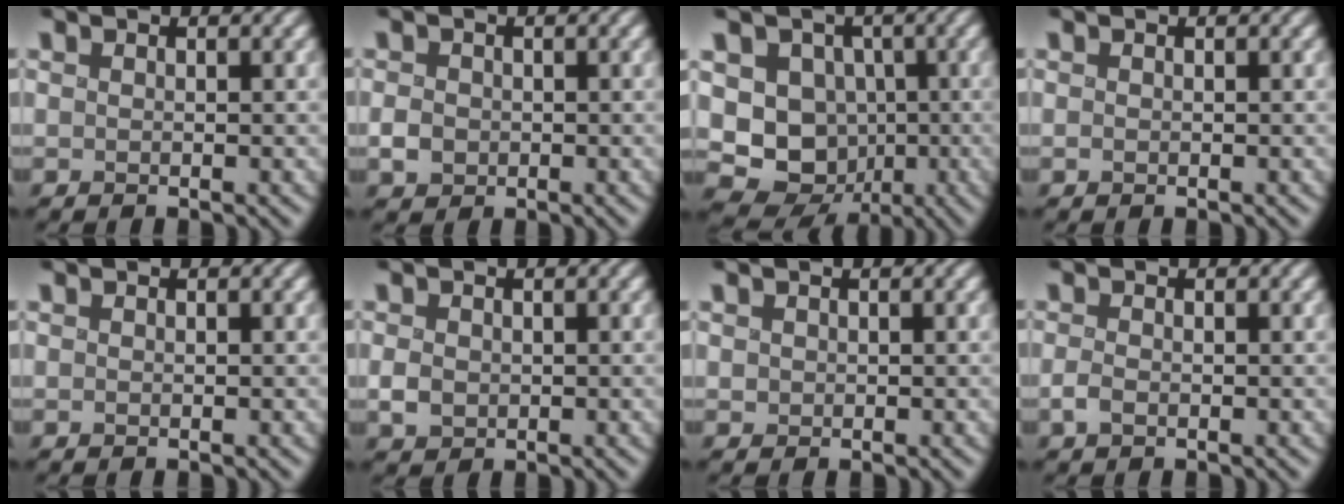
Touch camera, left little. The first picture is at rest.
{"total": 1.8, "force": [-0.6, 1.6, 0.6], "torque": [-0.013, -0.003, -0.012]}
{"total": 9.9, "force": [-1.5, 8.5, 4.8], "torque": [-0.077, 0.000, -0.052]}
{"total": 0.0}
{"total": 0.0}
{"total": 1.7, "force": [-0.3, 1.5, 0.7], "torque": [-0.017, -0.002, -0.004]}
{"total": 0.5, "force": [0.1, 0.5, 0.0], "torque": [-0.001, 0.002, 0.006]}
{"total": 1.2, "force": [-0.7, 0.7, 0.7], "torque": [-0.015, 0.002, -0.014]}